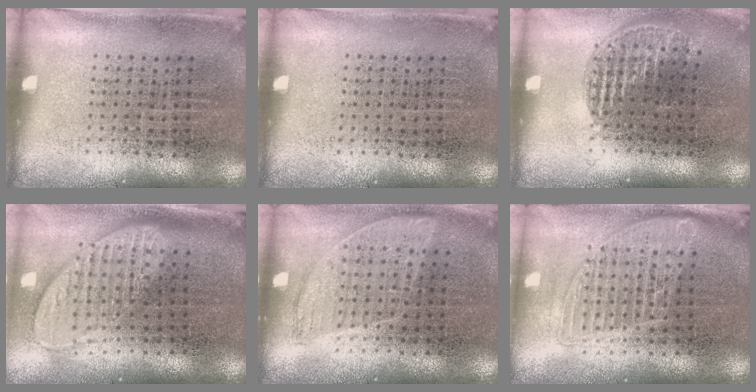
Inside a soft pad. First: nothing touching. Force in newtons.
{"total": 0.0}
{"total": 1.2, "press": 1.1, "slide": 0.5}
{"total": 2.0, "press": 1.5, "slide": 1.2}
{"total": 0.9, "press": 0.8, "slide": 0.5}
{"total": 1.4, "press": 1.2, "slide": 0.7}